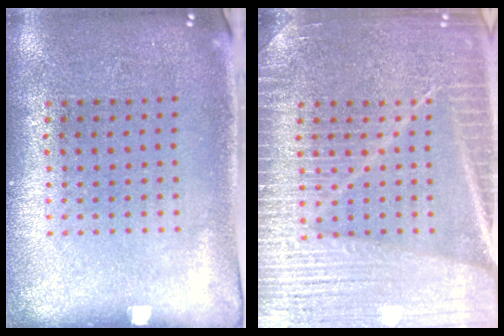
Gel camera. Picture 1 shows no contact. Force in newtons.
{"total": 6.8, "press": 6.7, "slide": 1.0}